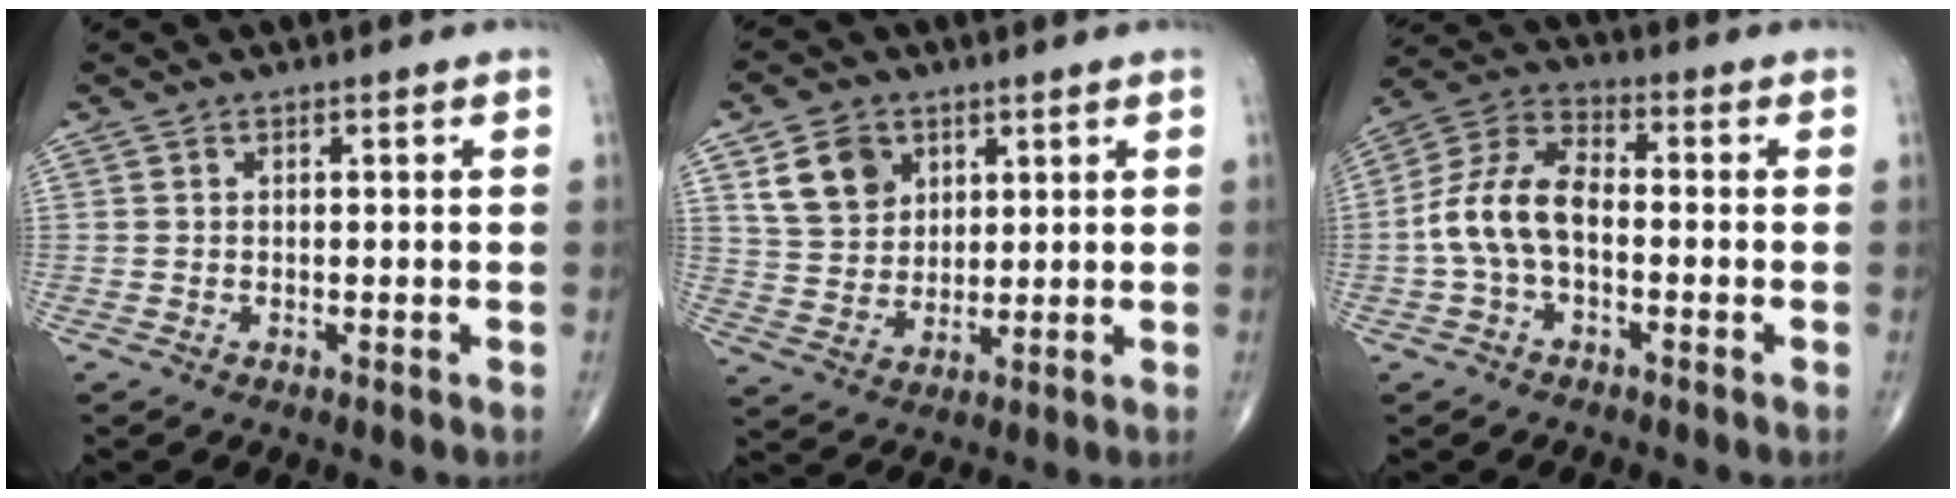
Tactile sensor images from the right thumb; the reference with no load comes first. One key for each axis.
{"total": 9.3, "fx": 4.2, "fy": 7.1, "fz": 4.2, "tx": -0.054, "ty": -0.018, "tz": 0.084}
{"total": 10.6, "fx": -1.6, "fy": 6.1, "fz": 8.5, "tx": -0.168, "ty": 0.037, "tz": -0.041}